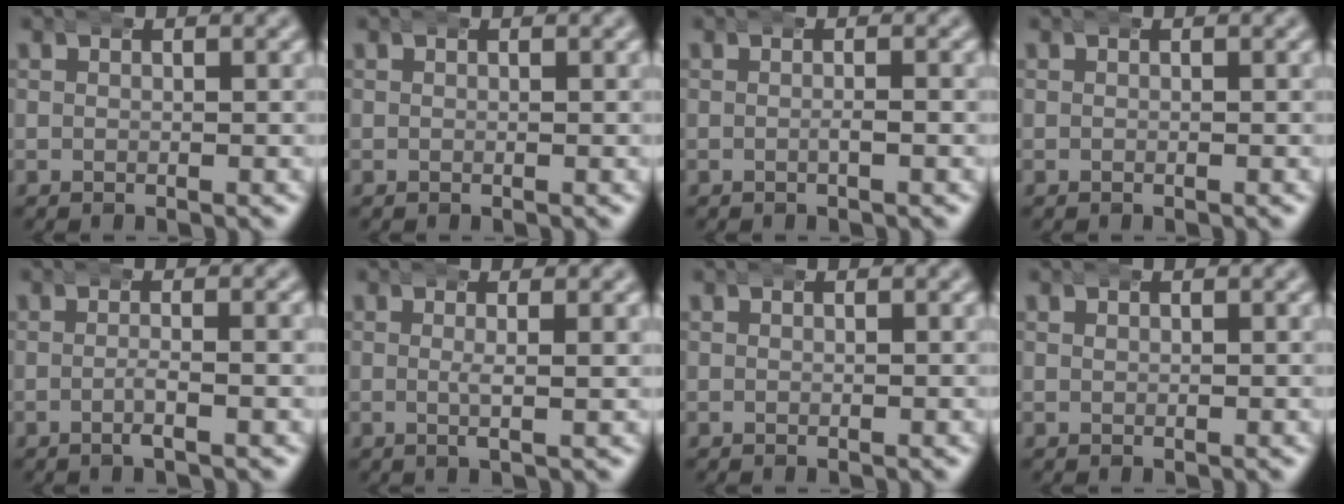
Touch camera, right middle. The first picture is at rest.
{"total": 0.0}
{"total": 0.8, "force": [-0.3, 0.2, 0.8], "torque": [-0.013, 0.004, -0.011]}
{"total": 0.0}
{"total": 1.9, "force": [-0.9, 0.2, 1.6], "torque": [-0.029, 0.001, -0.022]}
{"total": 2.2, "force": [0.4, 0.4, 2.2], "torque": [-0.038, 0.004, 0.000]}
{"total": 0.0}
{"total": 0.0}